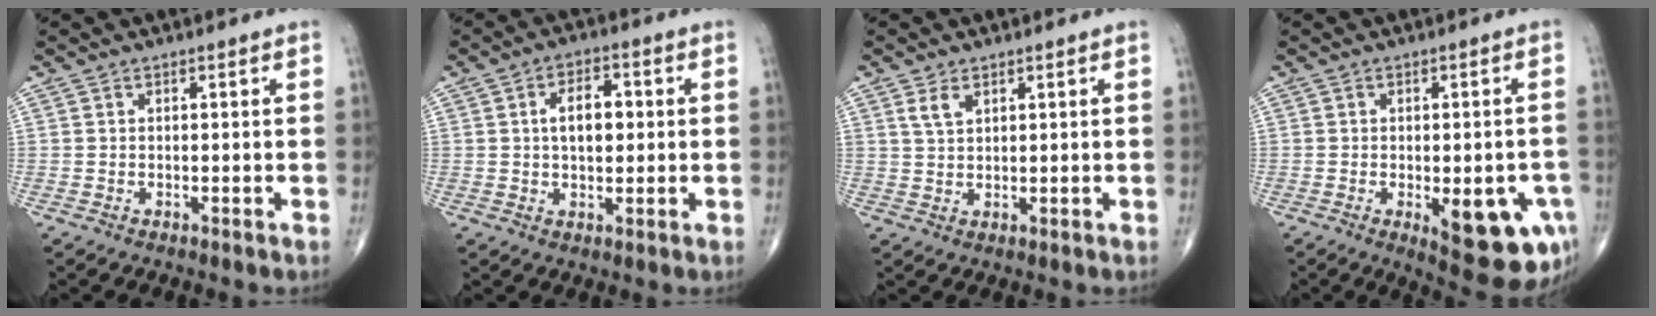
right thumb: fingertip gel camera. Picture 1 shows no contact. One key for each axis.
{"total": 7.1, "fx": 0.9, "fy": 4.1, "fz": 5.7, "tx": -0.076, "ty": 0.011, "tz": 0.010}
{"total": 2.9, "fx": 1.6, "fy": 1.6, "fz": 1.9, "tx": -0.033, "ty": -0.004, "tz": 0.037}
{"total": 13.4, "fx": -4.4, "fy": 5.2, "fz": 11.6, "tx": -0.122, "ty": 0.001, "tz": -0.039}